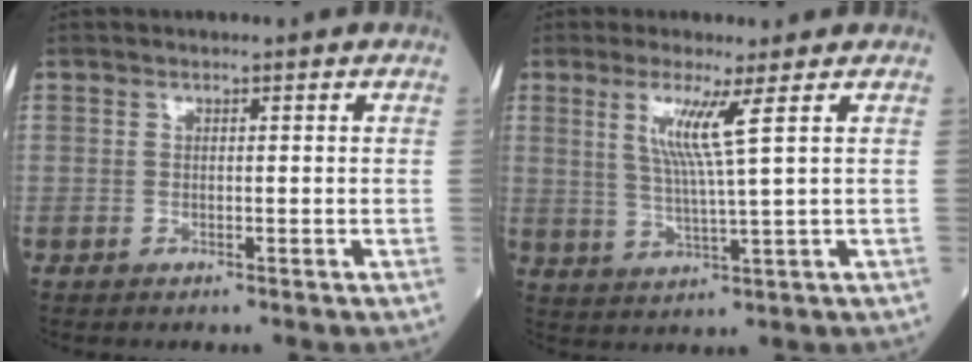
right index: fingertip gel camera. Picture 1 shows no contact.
{"total": 6.2, "force": [2.4, -1.2, 5.6], "torque": [-0.112, -0.009, 0.050]}